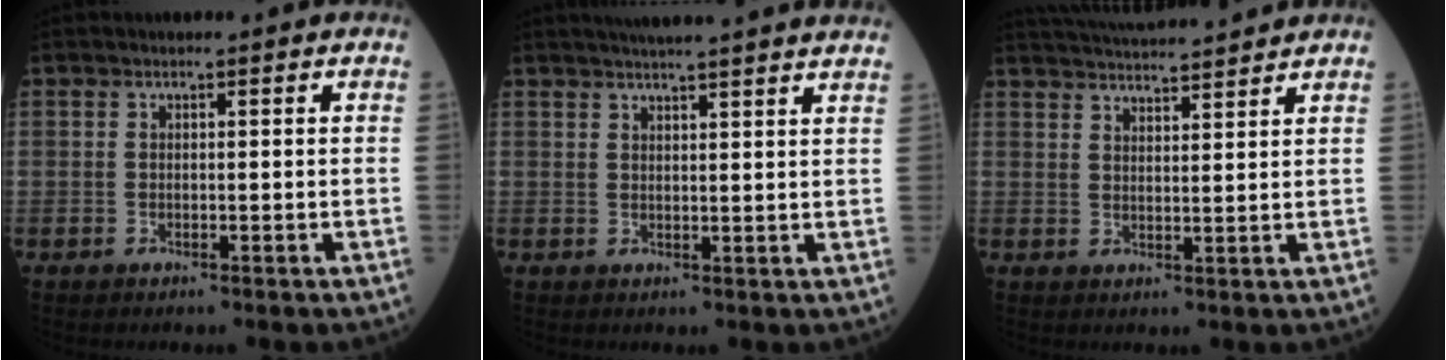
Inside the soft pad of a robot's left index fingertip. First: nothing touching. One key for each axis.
{"total": 14.8, "fx": 13.5, "fy": -0.2, "fz": 6.2, "tx": -0.099, "ty": 0.011, "tz": 0.165}
{"total": 12.2, "fx": 11.6, "fy": 0.5, "fz": 3.6, "tx": -0.070, "ty": 0.021, "tz": 0.172}